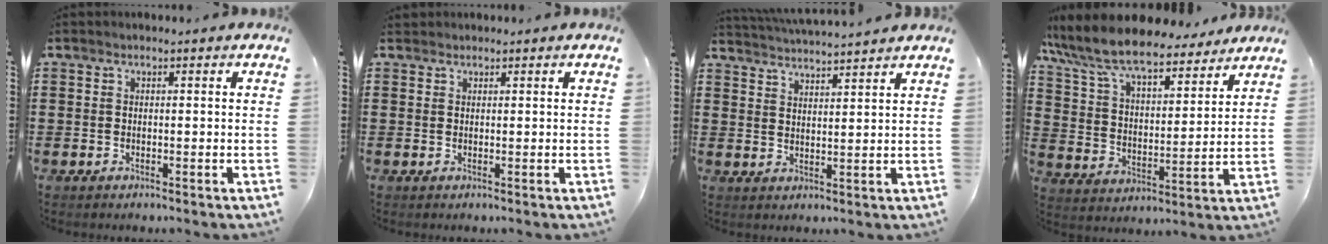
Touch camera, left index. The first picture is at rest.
{"total": 0.6, "force": [0.6, 0.3, 0.0], "torque": [-0.002, 0.001, 0.012]}
{"total": 3.4, "force": [3.3, -0.5, 0.3], "torque": [-0.019, -0.021, 0.056]}
{"total": 9.4, "force": [8.4, 1.6, 3.8], "torque": [-0.110, -0.044, 0.146]}